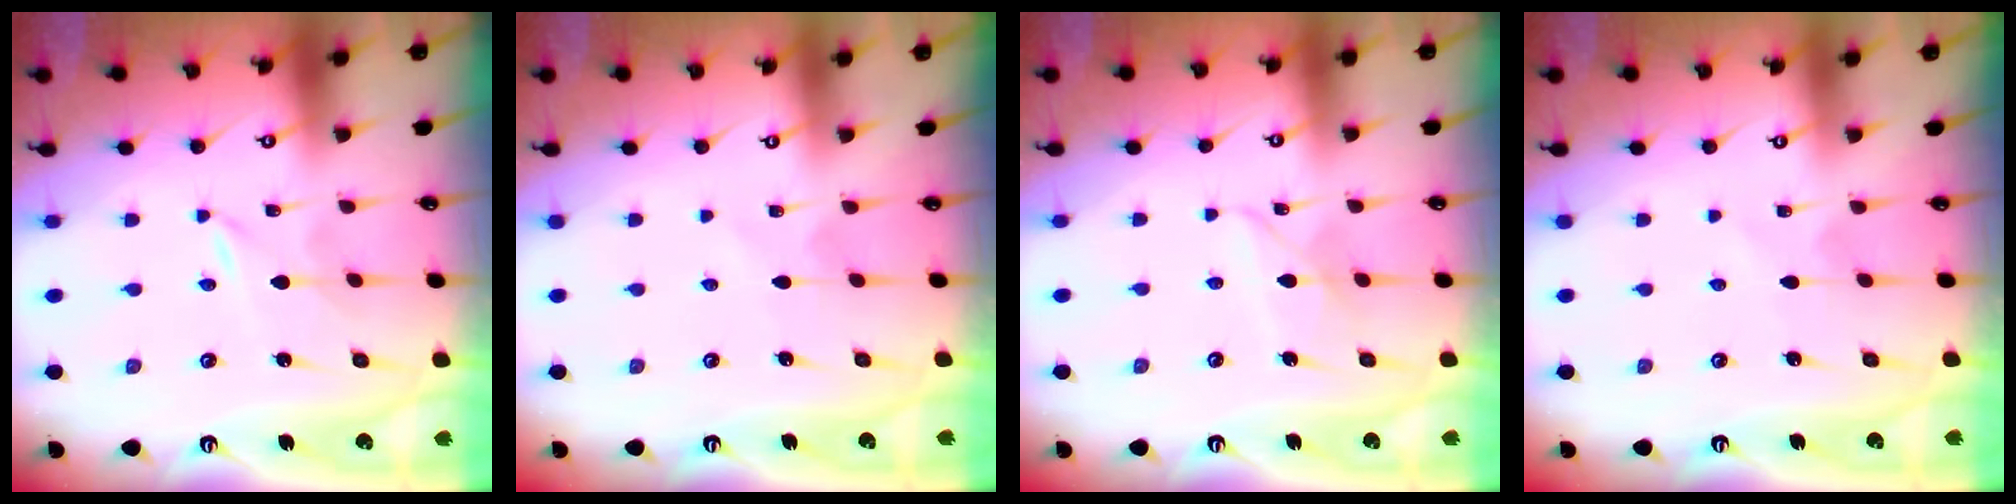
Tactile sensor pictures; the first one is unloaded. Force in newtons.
{"total": 2.7, "press": 2.7, "slide": 0.3}
{"total": 7.0, "press": 6.9, "slide": 0.4}
{"total": 2.7, "press": 2.7, "slide": 0.3}